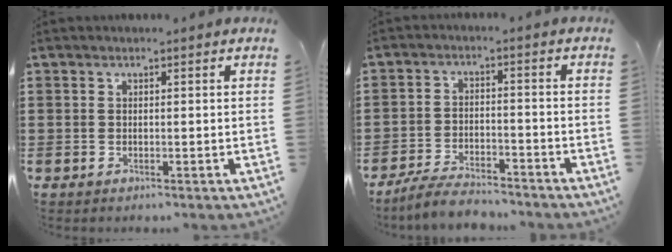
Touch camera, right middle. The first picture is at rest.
{"total": 5.0, "force": [-4.7, 0.7, 1.6], "torque": [-0.034, 0.001, -0.092]}